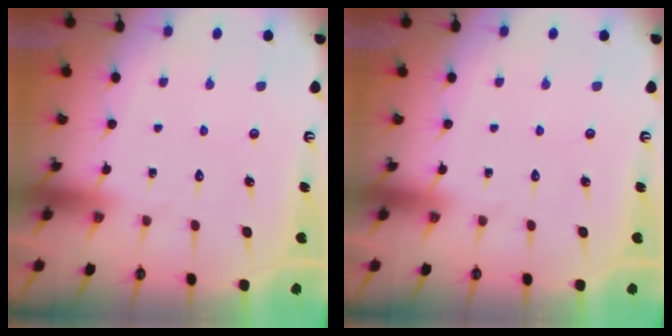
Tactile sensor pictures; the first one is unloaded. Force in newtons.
{"total": 0.0}